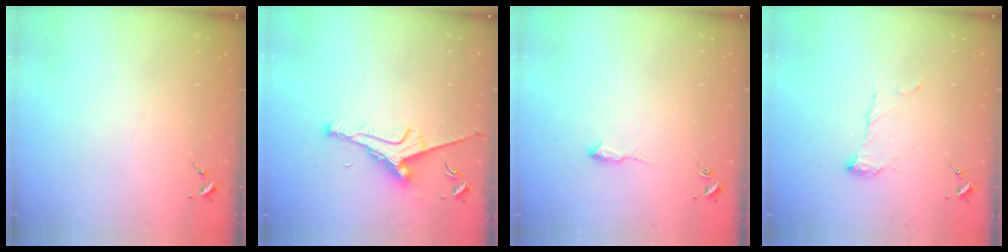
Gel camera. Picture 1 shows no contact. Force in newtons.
{"total": 8.8, "press": 8.7, "slide": 1.4}
{"total": 7.7, "press": 7.7, "slide": 0.7}
{"total": 7.6, "press": 7.6, "slide": 0.4}